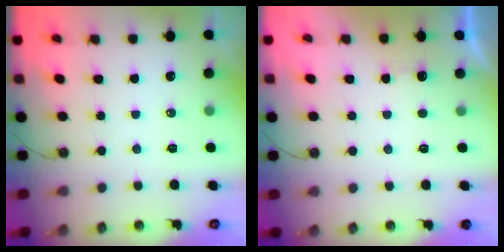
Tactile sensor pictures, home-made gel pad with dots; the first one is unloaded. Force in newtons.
{"total": 0.9, "press": 0.6, "slide": 0.7}